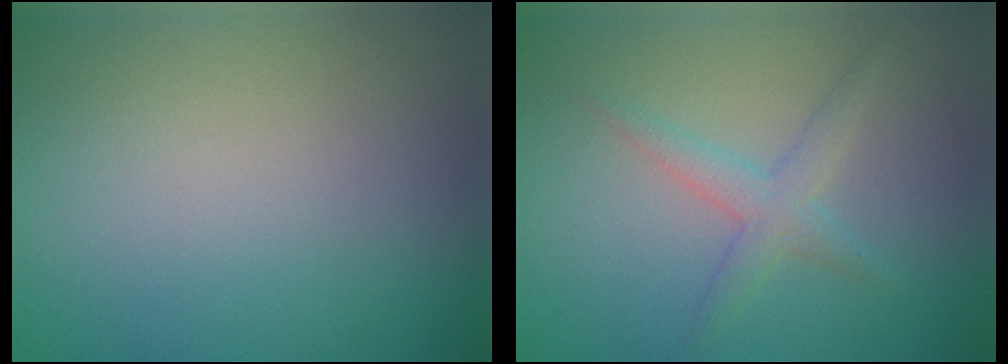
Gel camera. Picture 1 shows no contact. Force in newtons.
{"total": 2.3, "press": 2.3, "slide": 0.1}